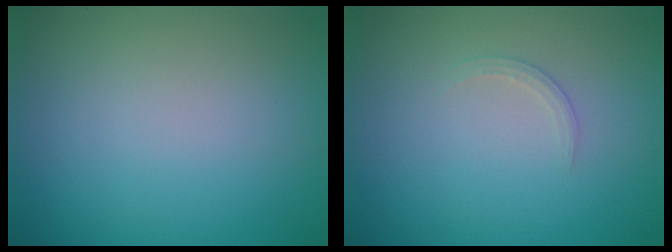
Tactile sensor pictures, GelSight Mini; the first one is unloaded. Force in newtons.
{"total": 1.0, "press": 1.0, "slide": 0.0}